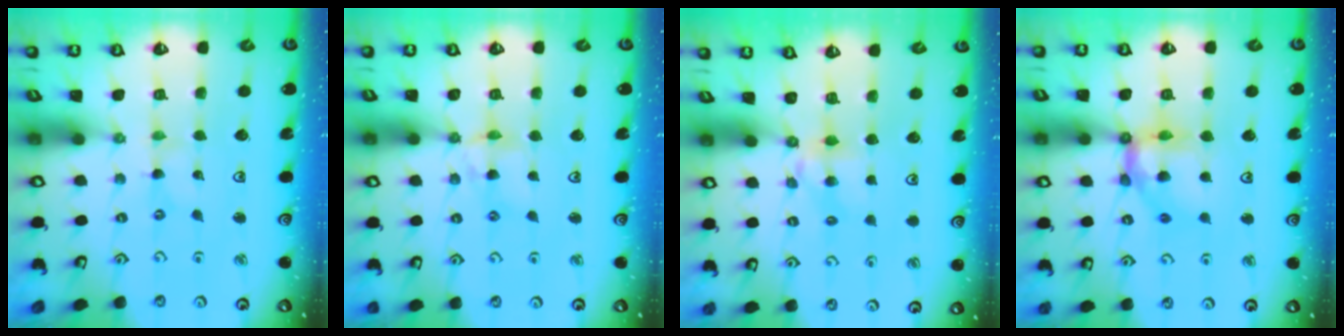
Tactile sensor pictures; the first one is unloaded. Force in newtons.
{"total": 6.0, "press": 6.0, "slide": 0.5}
{"total": 4.9, "press": 4.8, "slide": 0.7}
{"total": 12.5, "press": 12.4, "slide": 1.9}